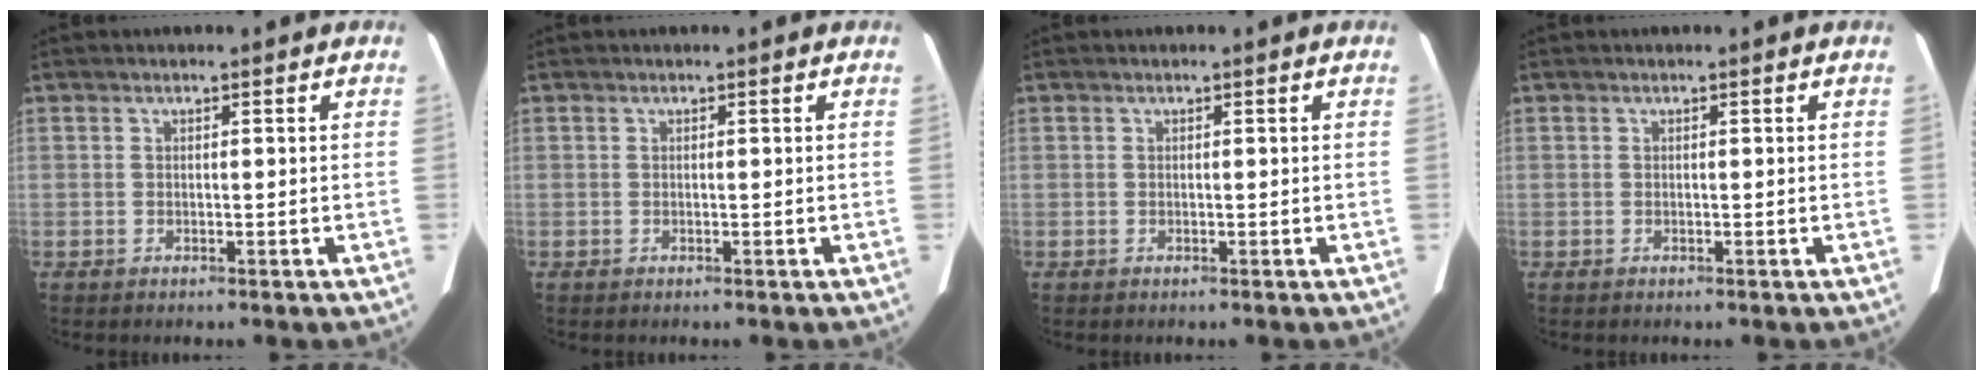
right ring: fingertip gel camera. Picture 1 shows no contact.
{"total": 0.0}
{"total": 0.0}
{"total": 0.0}